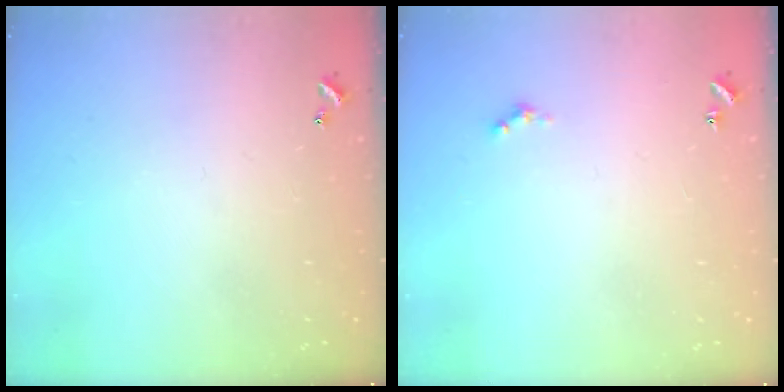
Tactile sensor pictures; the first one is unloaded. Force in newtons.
{"total": 1.4, "press": 1.3, "slide": 0.4}